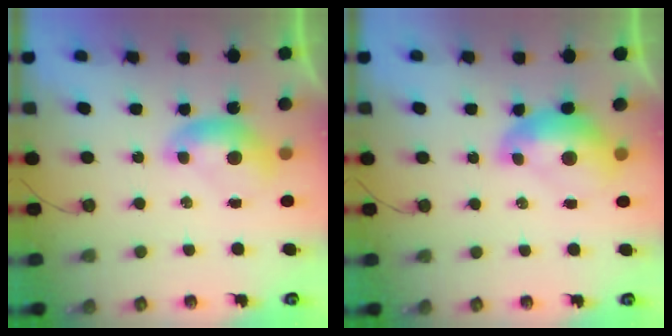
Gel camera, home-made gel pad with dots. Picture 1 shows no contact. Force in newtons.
{"total": 2.6, "press": 2.5, "slide": 0.7}